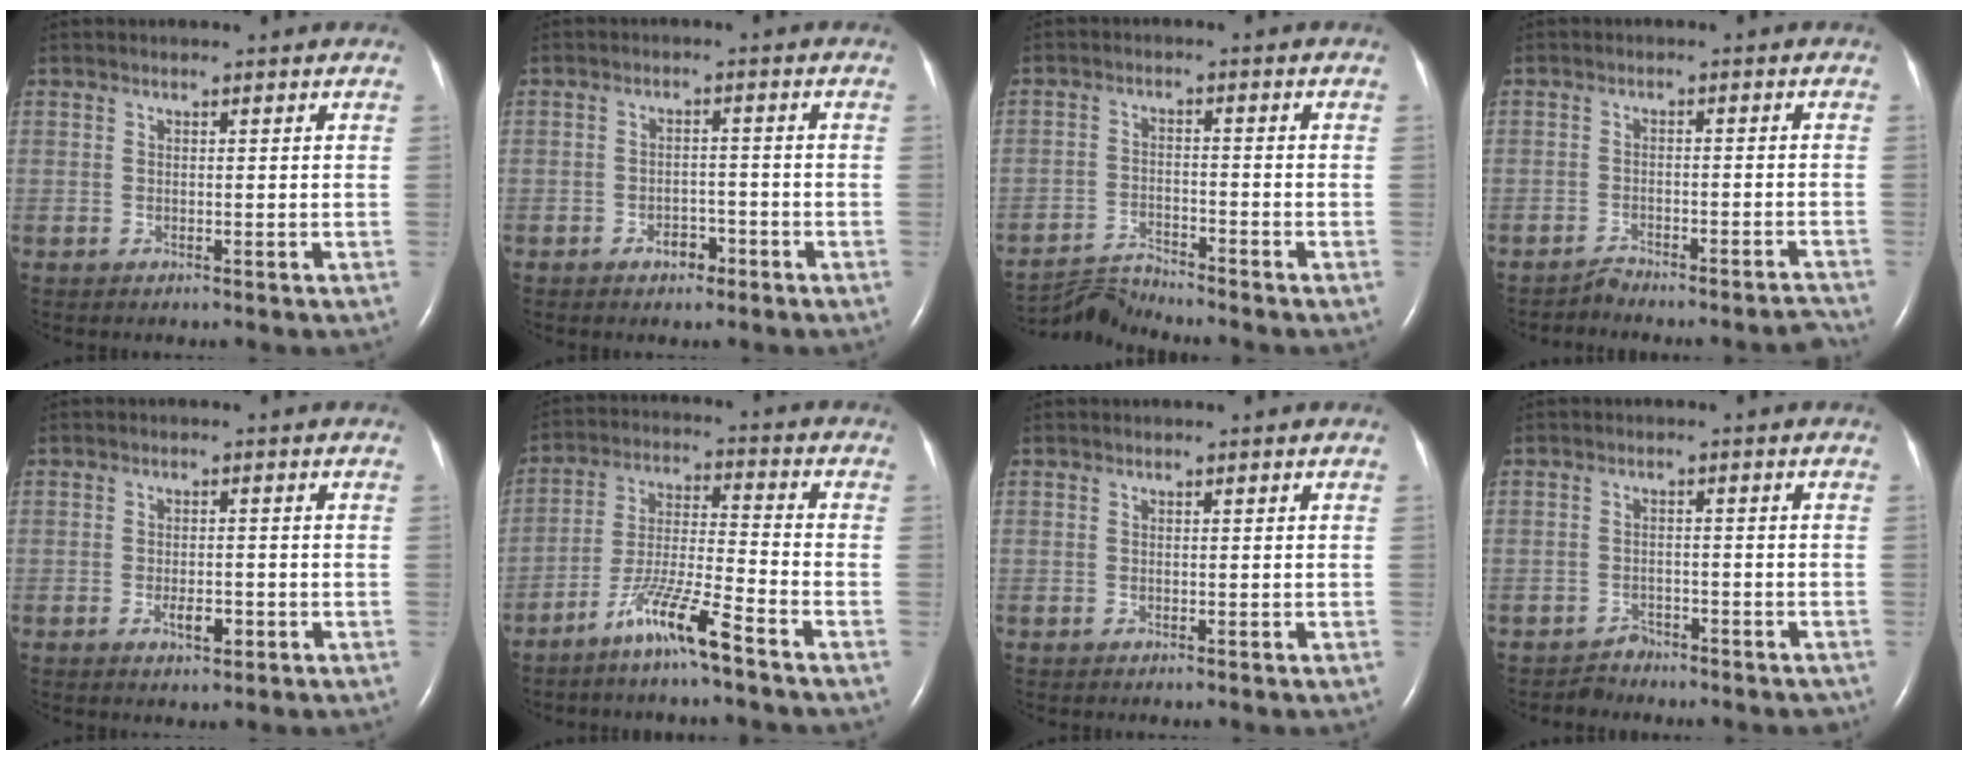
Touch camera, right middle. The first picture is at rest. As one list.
[{"total": 2.9, "force": [-1.8, 1.6, 1.5], "torque": [-0.022, 0.005, -0.024]}, {"total": 4.8, "force": [-4.5, -1.5, -0.9], "torque": [0.002, -0.018, -0.083]}, {"total": 4.6, "force": [-4.6, -0.7, 0.0], "torque": [0.020, 0.014, -0.067]}, {"total": 2.9, "force": [-1.2, 1.0, 2.4], "torque": [-0.044, 0.000, -0.017]}, {"total": 9.4, "force": [-6.7, -0.2, 6.6], "torque": [-0.131, -0.018, -0.131]}, {"total": 0.0}, {"total": 3.4, "force": [-3.0, 1.4, -0.7], "torque": [0.013, 0.004, -0.046]}]